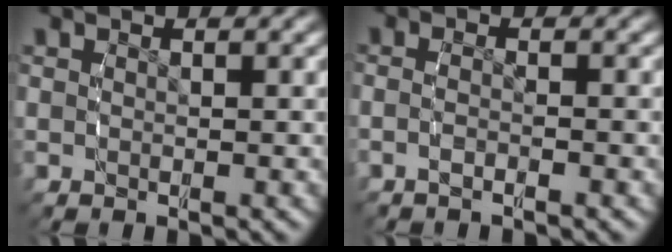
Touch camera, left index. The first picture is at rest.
{"total": 1.4, "force": [-0.9, 0.0, 1.1], "torque": [-0.027, -0.002, -0.016]}